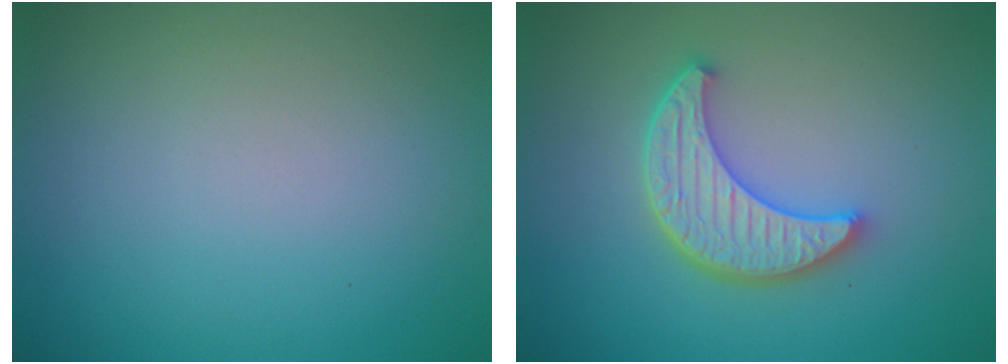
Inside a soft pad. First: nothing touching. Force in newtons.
{"total": 5.0, "press": 4.1, "slide": 2.8}